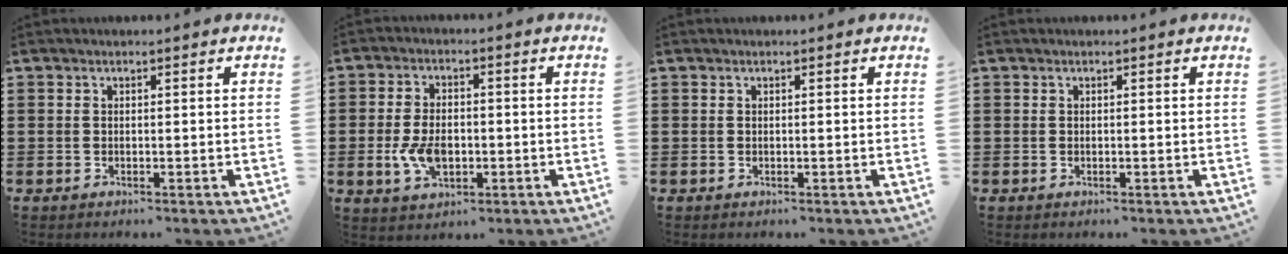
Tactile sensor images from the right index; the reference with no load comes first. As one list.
[{"total": 6.3, "force": [-1.3, 3.7, 4.8], "torque": [-0.112, 0.000, -0.027]}, {"total": 0.0}, {"total": 0.0}]